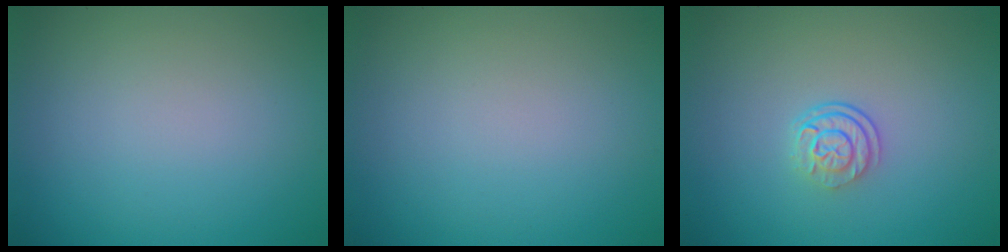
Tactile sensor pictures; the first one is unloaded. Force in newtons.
{"total": 0.0}
{"total": 2.5, "press": 1.8, "slide": 1.8}